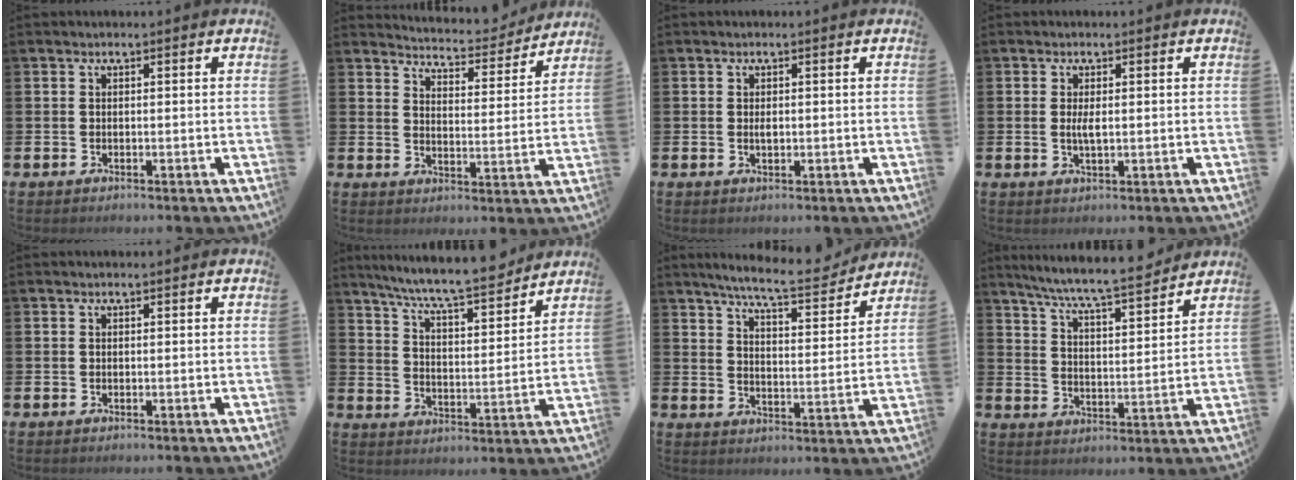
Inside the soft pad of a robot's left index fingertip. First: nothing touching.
{"total": 5.3, "force": [5.3, 0.6, 0.3], "torque": [-0.015, -0.047, 0.087]}
{"total": 0.8, "force": [0.1, 0.4, 0.7], "torque": [-0.011, 0.002, 0.000]}
{"total": 2.0, "force": [0.2, 0.6, 1.9], "torque": [-0.034, 0.000, 0.001]}
{"total": 0.0}
{"total": 8.4, "force": [7.9, 0.5, 3.0], "torque": [-0.079, -0.056, 0.136]}
{"total": 8.2, "force": [7.6, 0.5, 3.0], "torque": [-0.069, -0.048, 0.130]}
{"total": 7.4, "force": [6.9, 0.1, 2.5], "torque": [-0.068, -0.054, 0.117]}